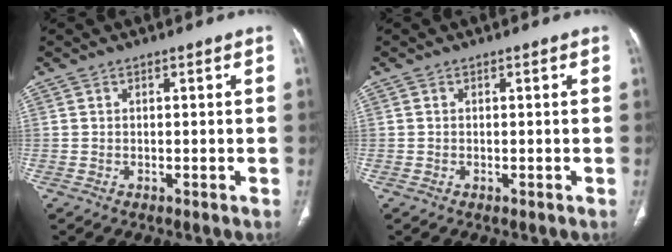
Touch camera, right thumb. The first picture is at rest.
{"total": 0.0}